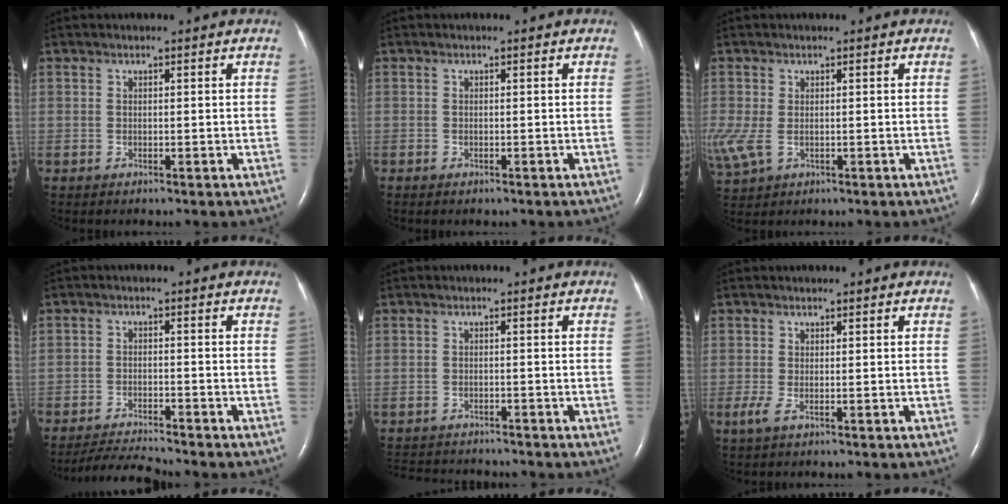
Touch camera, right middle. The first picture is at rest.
{"total": 0.9, "force": [-0.7, 0.3, 0.5], "torque": [-0.010, -0.003, -0.004]}
{"total": 0.0}
{"total": 5.4, "force": [-5.3, -0.8, 0.8], "torque": [-0.015, -0.019, -0.094]}
{"total": 8.5, "force": [-8.1, 1.6, 2.2], "torque": [-0.039, -0.002, -0.113]}
{"total": 1.4, "force": [-0.6, 0.1, 1.3], "torque": [-0.035, -0.006, -0.012]}